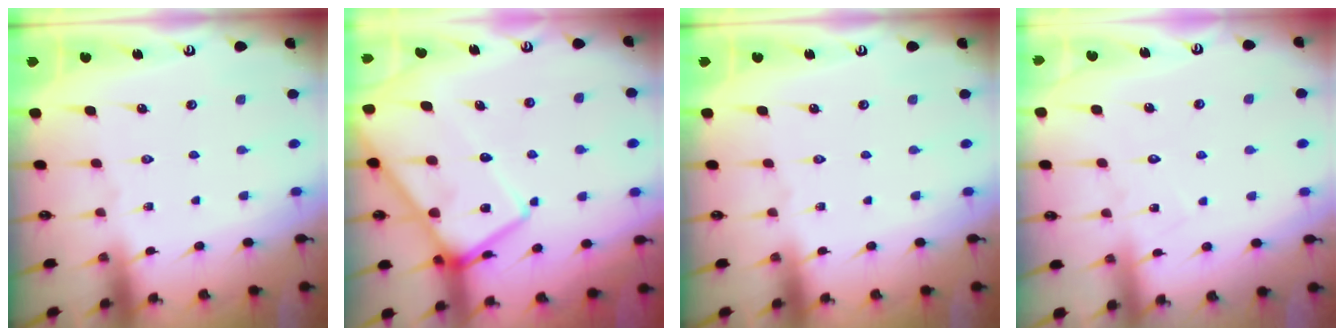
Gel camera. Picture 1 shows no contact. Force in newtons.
{"total": 17.3, "press": 17.2, "slide": 2.0}
{"total": 0.0}
{"total": 6.2, "press": 6.2, "slide": 0.6}